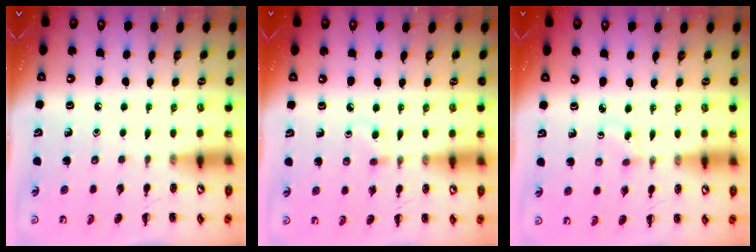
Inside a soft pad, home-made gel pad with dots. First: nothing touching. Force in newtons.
{"total": 3.5, "press": 3.3, "slide": 1.3}
{"total": 1.2, "press": 1.0, "slide": 0.8}